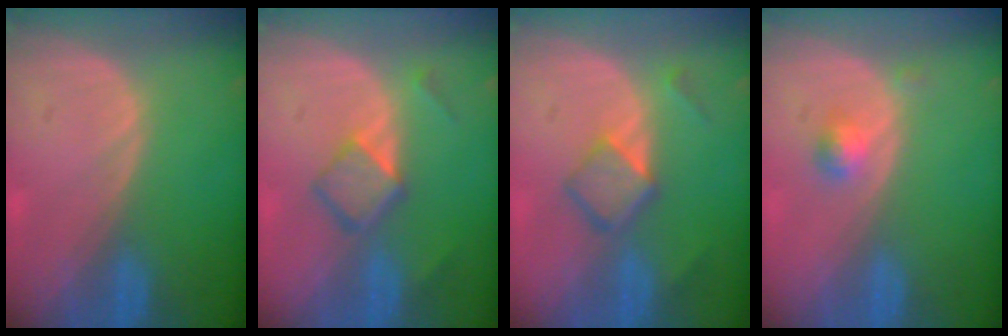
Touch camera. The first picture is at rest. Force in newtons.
{"total": 5.1, "press": 4.7, "slide": 2.0}
{"total": 5.1, "press": 4.7, "slide": 1.8}
{"total": 2.2, "press": 2.0, "slide": 1.0}